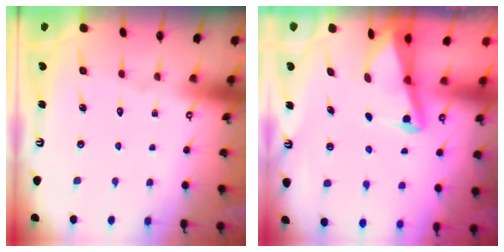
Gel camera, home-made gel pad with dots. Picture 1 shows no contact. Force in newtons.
{"total": 3.1, "press": 3.0, "slide": 0.7}